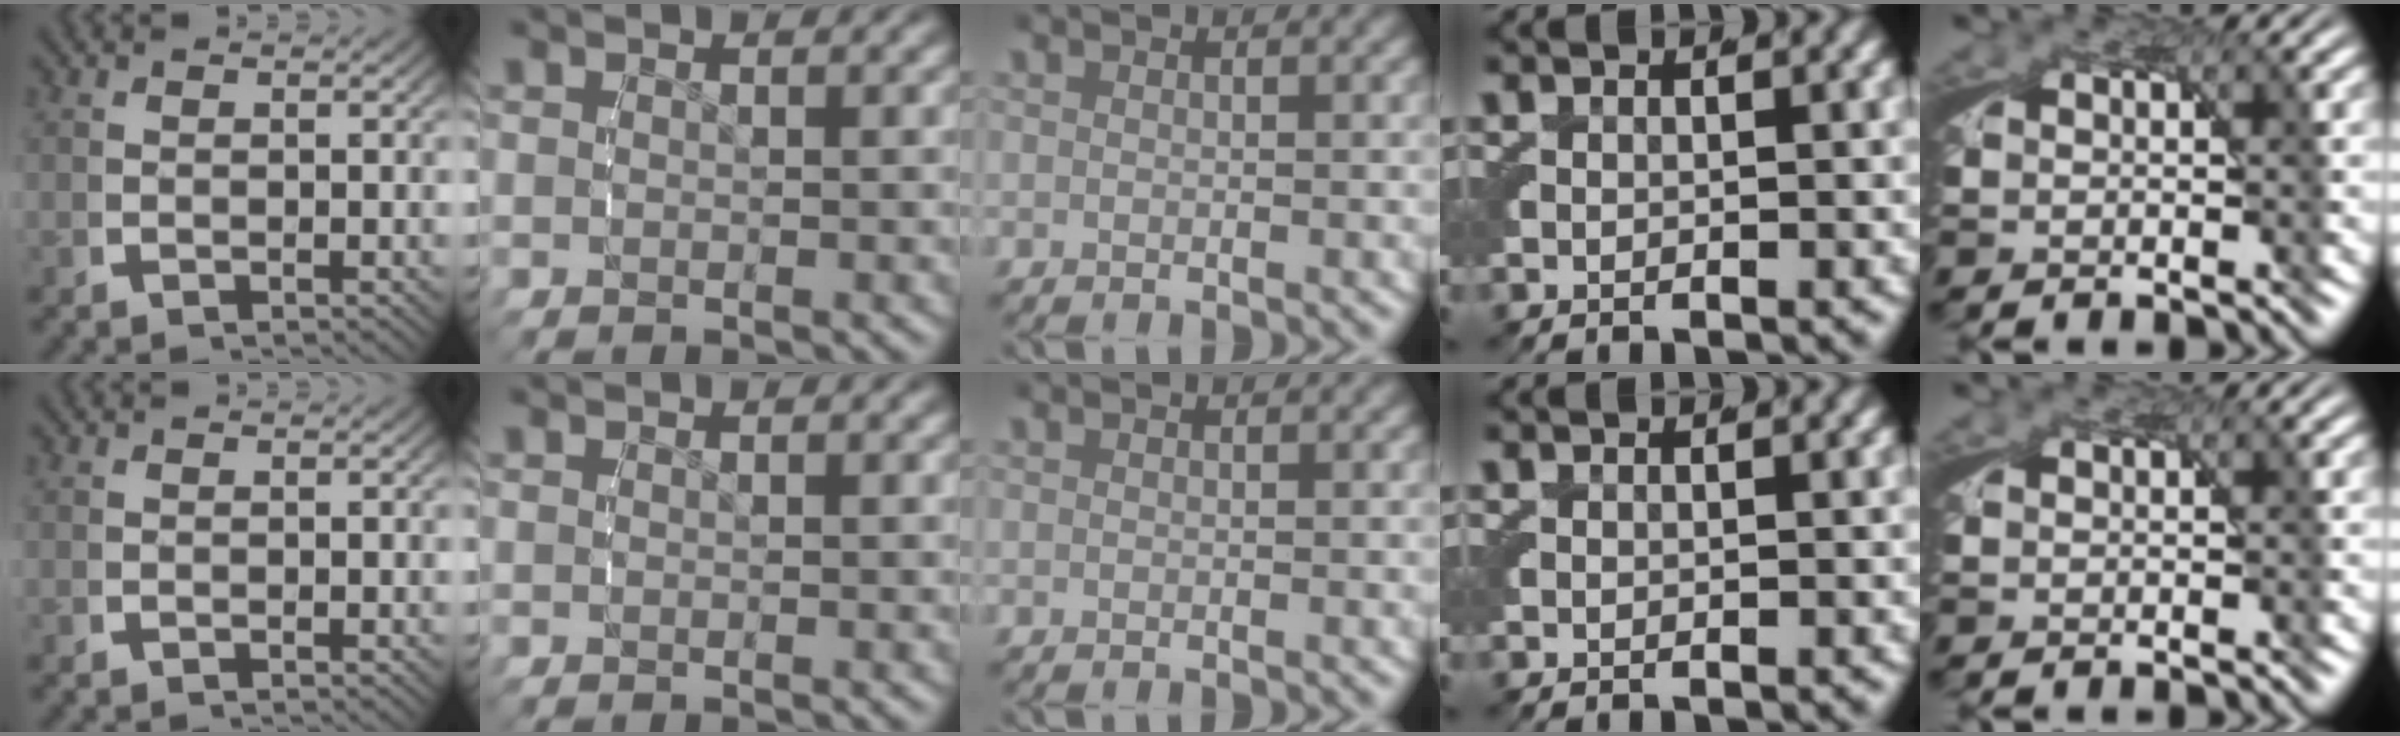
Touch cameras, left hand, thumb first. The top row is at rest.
{}